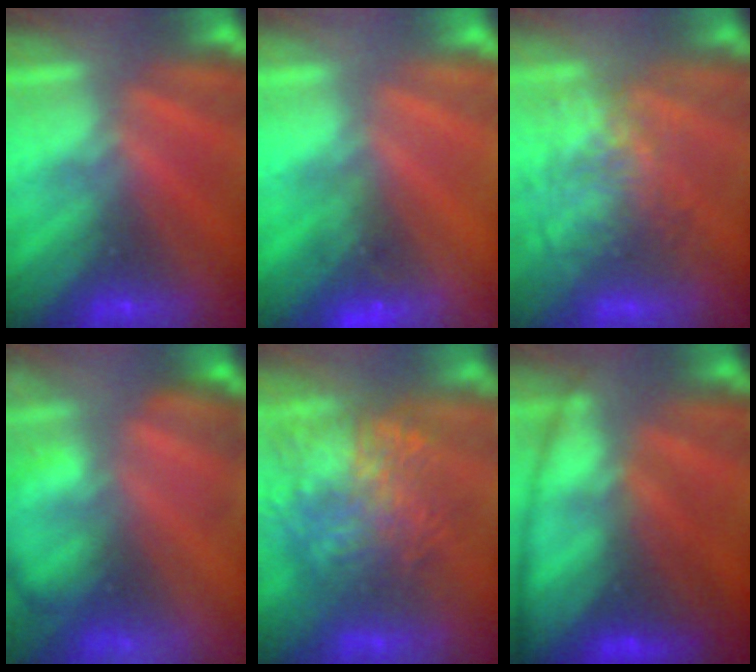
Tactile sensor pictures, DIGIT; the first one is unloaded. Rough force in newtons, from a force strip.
{"total": 2.6}
{"total": 3.8}
{"total": 7.5}
{"total": 9.2}
{"total": 5.8}